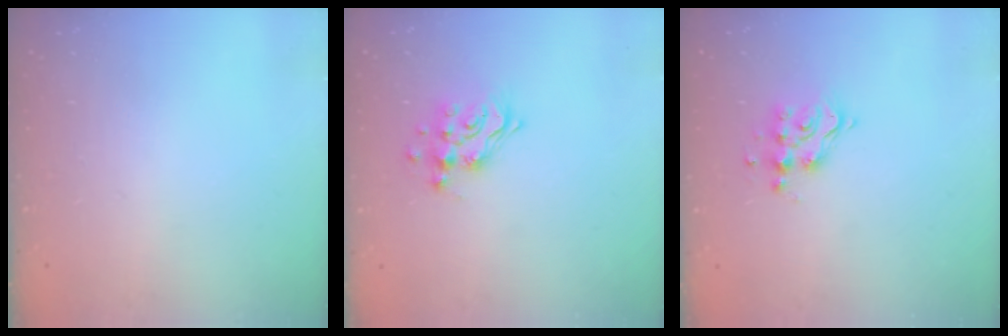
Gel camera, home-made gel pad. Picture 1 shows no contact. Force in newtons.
{"total": 10.8, "press": 10.8, "slide": 0.8}
{"total": 8.0, "press": 8.0, "slide": 0.5}